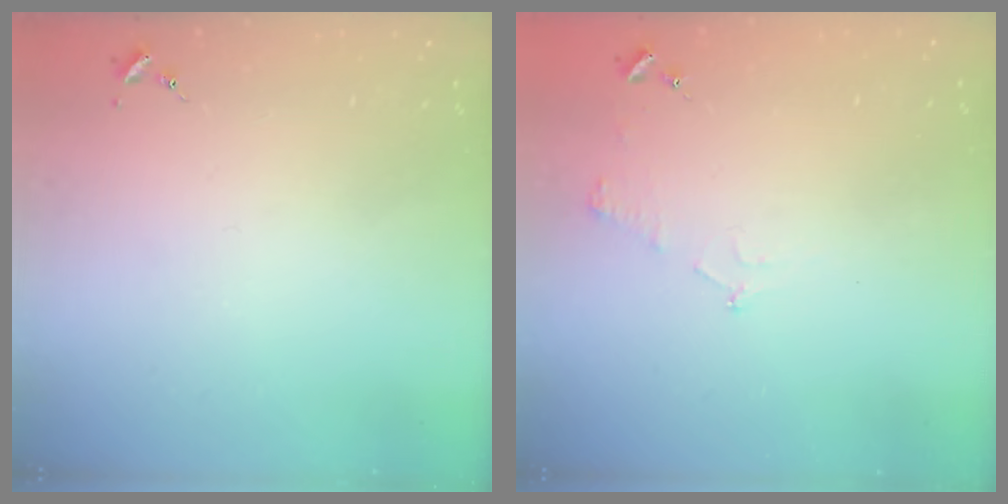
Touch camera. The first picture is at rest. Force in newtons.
{"total": 5.9, "press": 5.9, "slide": 0.7}